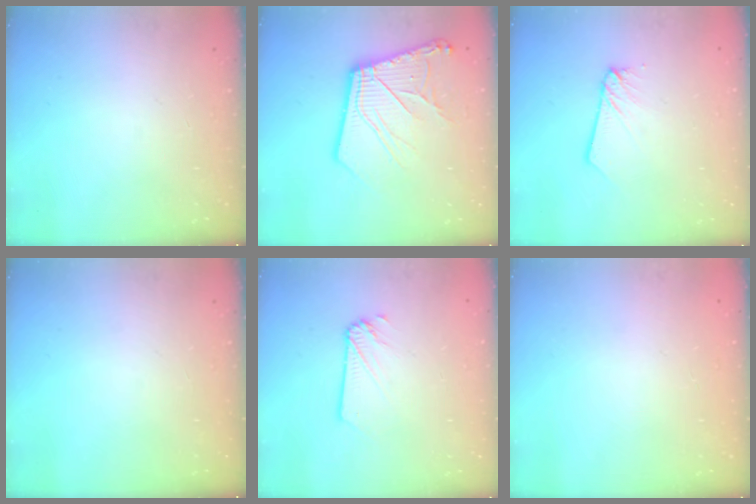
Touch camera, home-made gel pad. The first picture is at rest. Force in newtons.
{"total": 16.4, "press": 16.2, "slide": 2.4}
{"total": 2.6, "press": 2.6, "slide": 0.2}
{"total": 0.0}
{"total": 2.0, "press": 2.0, "slide": 0.2}
{"total": 0.0}